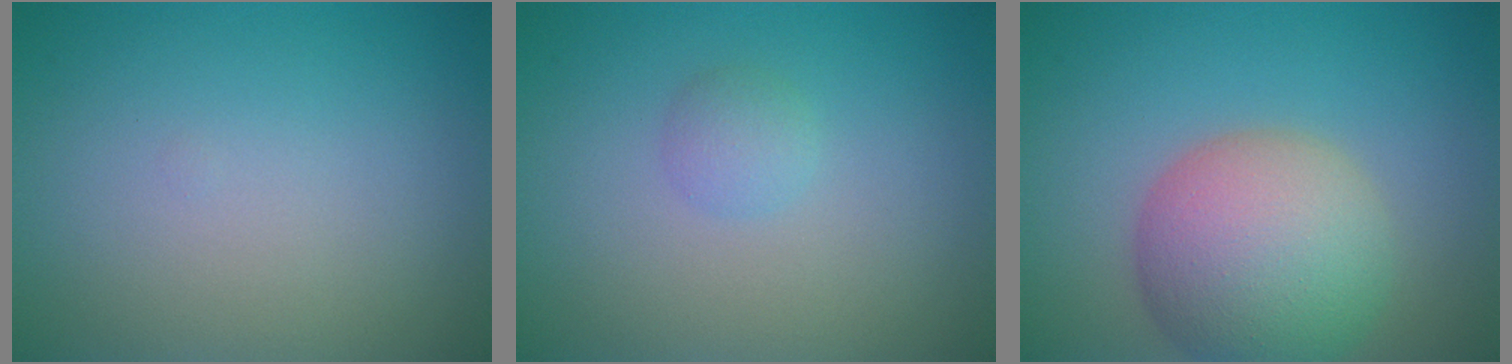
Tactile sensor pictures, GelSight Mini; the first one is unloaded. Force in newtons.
{"total": 1.3, "press": 1.3, "slide": 0.0}
{"total": 8.5, "press": 8.4, "slide": 0.5}